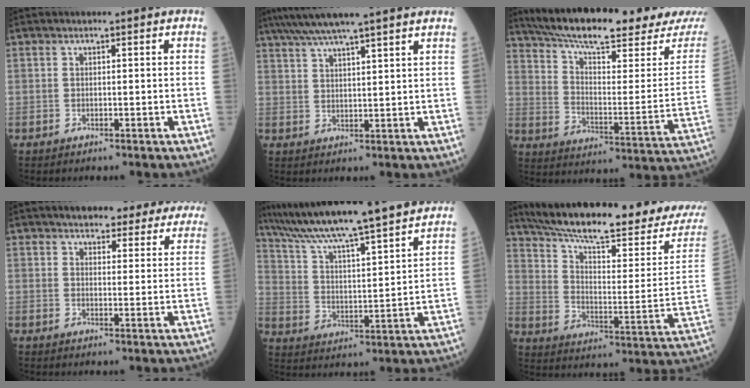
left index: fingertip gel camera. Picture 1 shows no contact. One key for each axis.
{"total": 11.8, "fx": 9.8, "fy": -0.6, "fz": 6.5, "tx": -0.115, "ty": 0.031, "tz": 0.142}
{"total": 23.1, "fx": 20.0, "fy": 1.3, "fz": 11.5, "tx": -0.187, "ty": -0.041, "tz": 0.287}
{"total": 16.3, "fx": 14.8, "fy": 4.5, "fz": 5.2, "tx": -0.038, "ty": 0.003, "tz": 0.162}
{"total": 26.0, "fx": 23.2, "fy": -0.3, "fz": 11.7, "tx": -0.197, "ty": -0.025, "tz": 0.337}
{"total": 22.9, "fx": 20.2, "fy": 1.1, "fz": 10.7, "tx": -0.180, "ty": -0.056, "tz": 0.287}